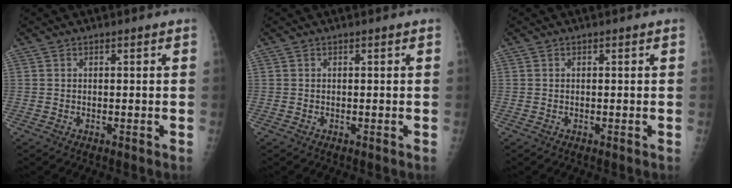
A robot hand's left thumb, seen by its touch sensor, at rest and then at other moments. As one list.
[{"total": 0.0}, {"total": 0.0}]